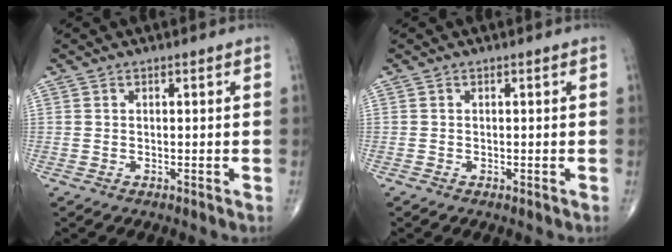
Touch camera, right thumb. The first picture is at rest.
{"total": 0.0}